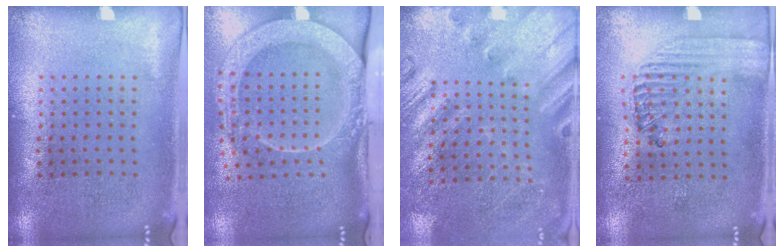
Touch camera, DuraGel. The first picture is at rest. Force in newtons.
{"total": 2.8, "press": 2.1, "slide": 1.9}
{"total": 2.2, "press": 2.1, "slide": 0.8}
{"total": 1.3, "press": 1.2, "slide": 0.5}